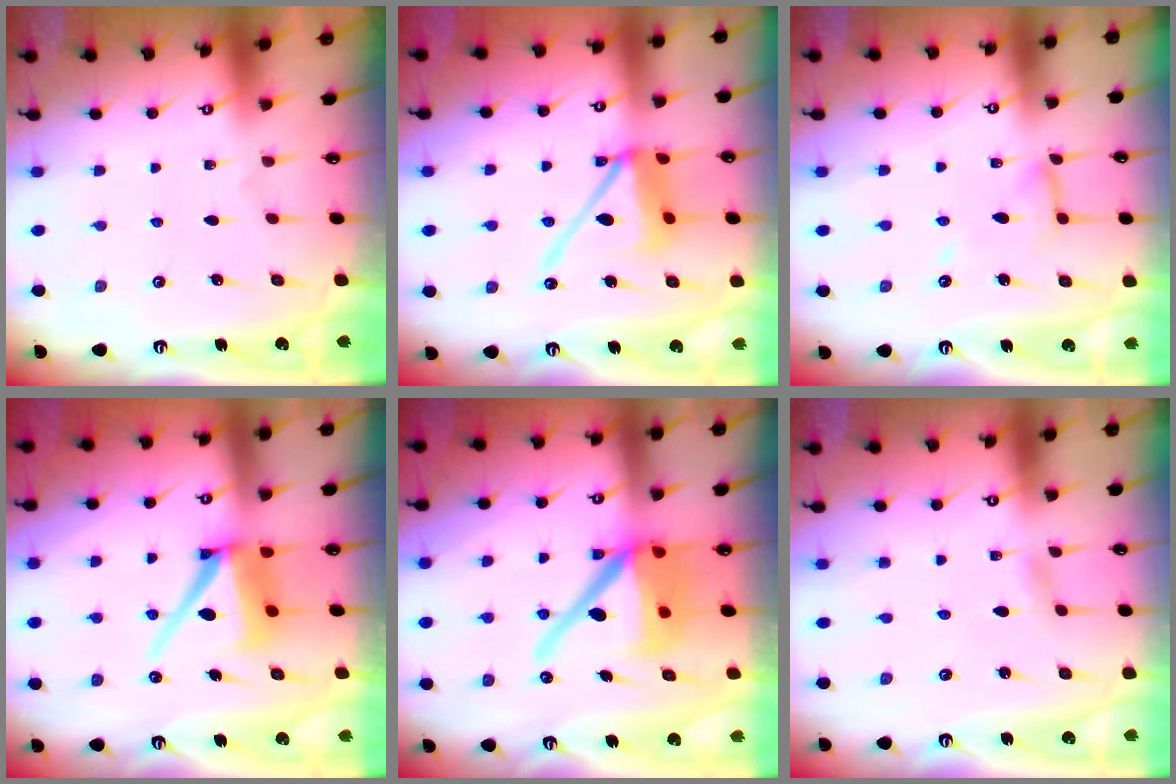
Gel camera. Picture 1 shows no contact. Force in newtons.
{"total": 12.1, "press": 12.0, "slide": 1.6}
{"total": 8.5, "press": 8.4, "slide": 0.8}
{"total": 11.4, "press": 11.3, "slide": 1.2}
{"total": 15.3, "press": 15.1, "slide": 2.2}
{"total": 2.4, "press": 2.3, "slide": 0.3}